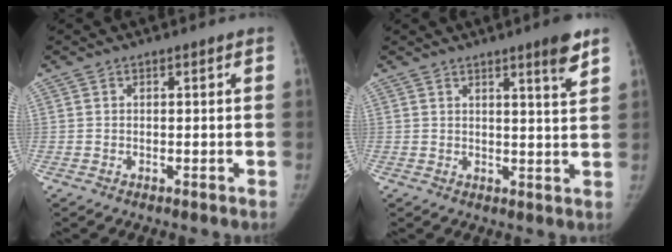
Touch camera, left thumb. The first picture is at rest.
{"total": 5.4, "force": [3.5, 0.1, 4.1], "torque": [-0.052, -0.026, 0.049]}